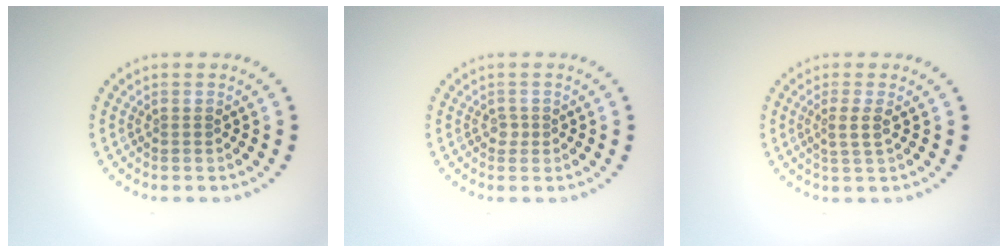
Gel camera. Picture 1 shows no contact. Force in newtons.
{"total": 0.8, "press": 0.6, "slide": 0.4}
{"total": 1.6, "press": 1.2, "slide": 1.0}